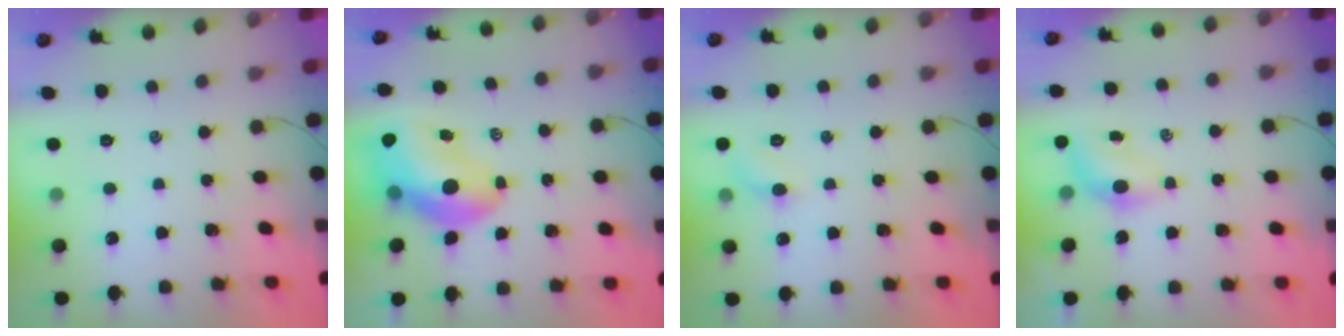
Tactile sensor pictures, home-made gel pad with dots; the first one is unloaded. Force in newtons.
{"total": 13.1, "press": 12.6, "slide": 3.6}
{"total": 4.9, "press": 4.7, "slide": 1.1}
{"total": 4.0, "press": 3.9, "slide": 0.9}